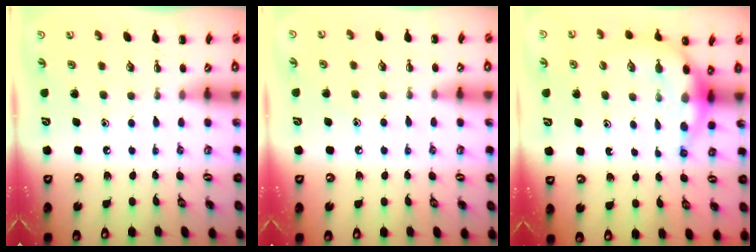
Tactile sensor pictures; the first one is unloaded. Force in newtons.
{"total": 5.8, "press": 5.5, "slide": 1.7}
{"total": 6.6, "press": 6.4, "slide": 1.6}